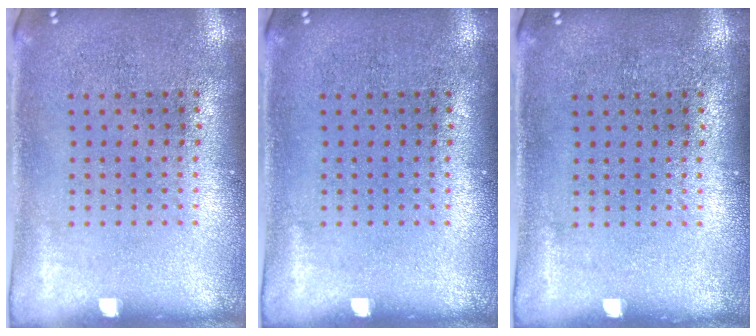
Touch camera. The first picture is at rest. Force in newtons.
{"total": 0.0}
{"total": 0.0}